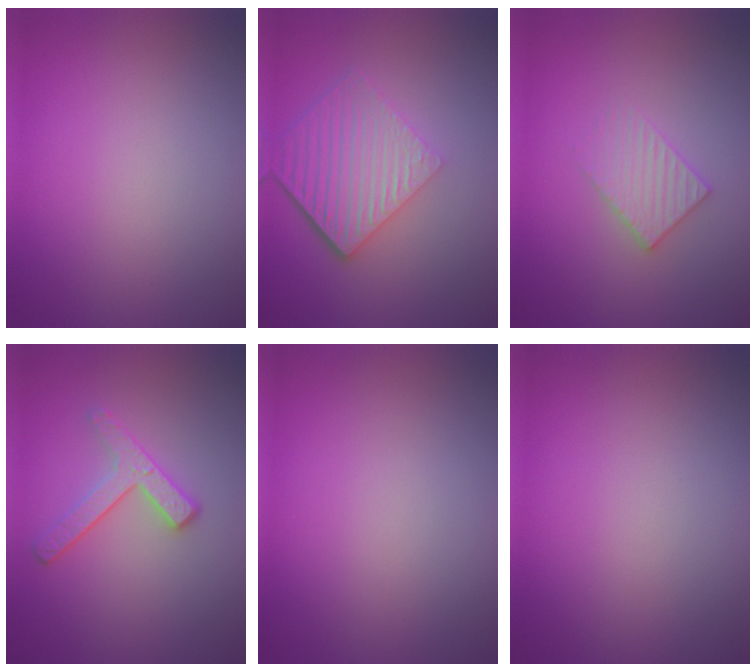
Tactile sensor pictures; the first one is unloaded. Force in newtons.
{"total": 6.2, "press": 4.2, "slide": 4.5}
{"total": 2.3, "press": 2.2, "slide": 0.3}
{"total": 2.8, "press": 2.5, "slide": 1.3}
{"total": 0.0}
{"total": 0.0}